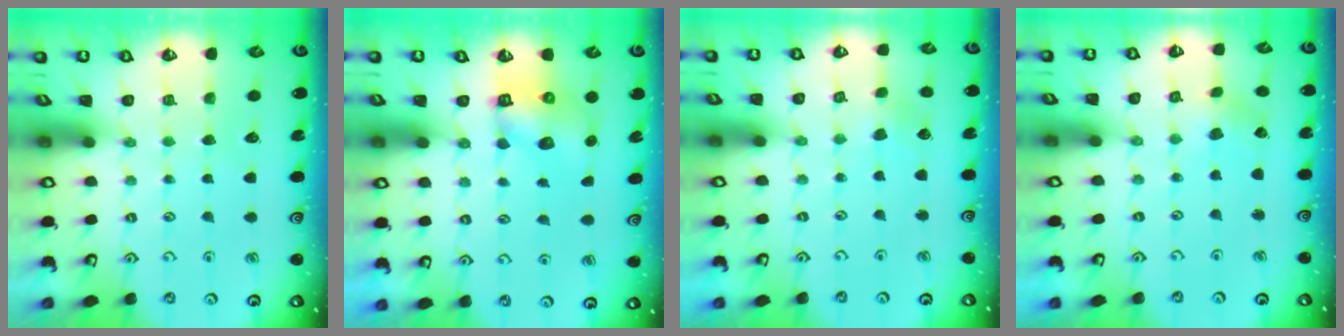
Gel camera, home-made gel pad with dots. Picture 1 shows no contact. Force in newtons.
{"total": 6.8, "press": 6.7, "slide": 0.9}
{"total": 1.6, "press": 1.6, "slide": 0.2}
{"total": 1.4, "press": 1.4, "slide": 0.1}